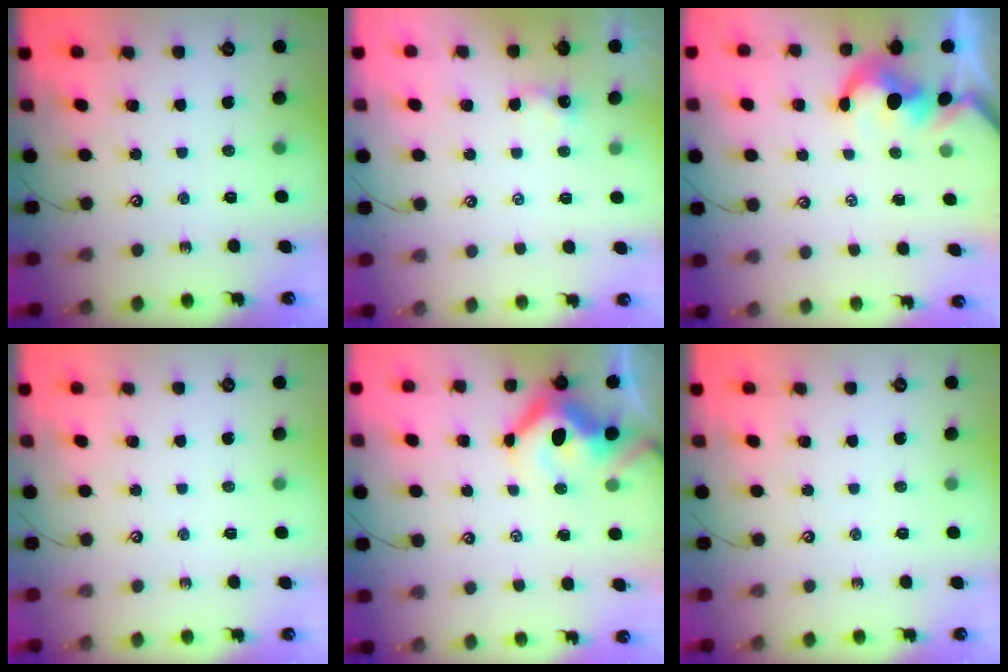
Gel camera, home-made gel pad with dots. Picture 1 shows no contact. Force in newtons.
{"total": 3.6, "press": 3.6, "slide": 0.1}
{"total": 1.2, "press": 0.9, "slide": 0.8}
{"total": 0.0}
{"total": 11.2, "press": 11.1, "slide": 1.8}
{"total": 0.0}